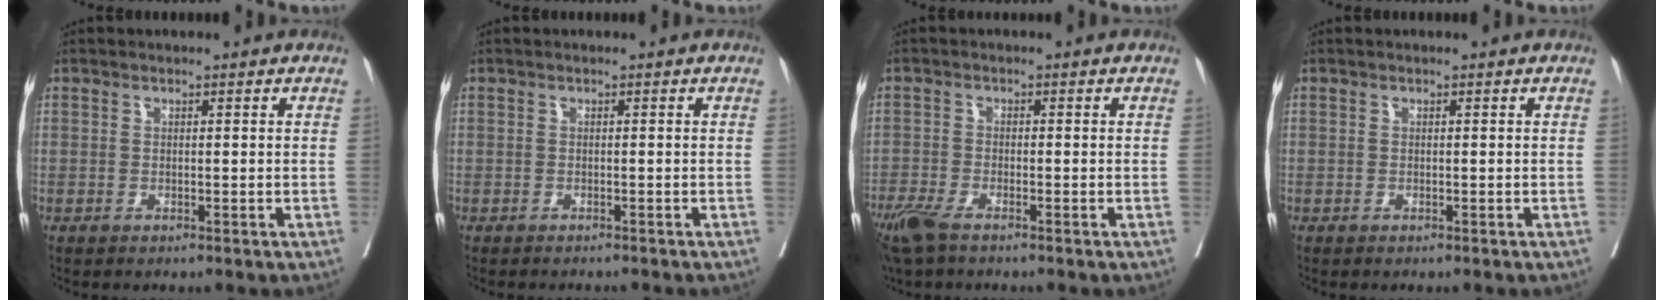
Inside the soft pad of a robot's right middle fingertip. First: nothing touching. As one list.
[{"total": 3.6, "force": [-3.5, 0.1, 1.0], "torque": [-0.010, -0.009, -0.043]}, {"total": 5.6, "force": [-4.1, 1.3, 3.6], "torque": [-0.075, -0.014, -0.079]}, {"total": 0.0}]